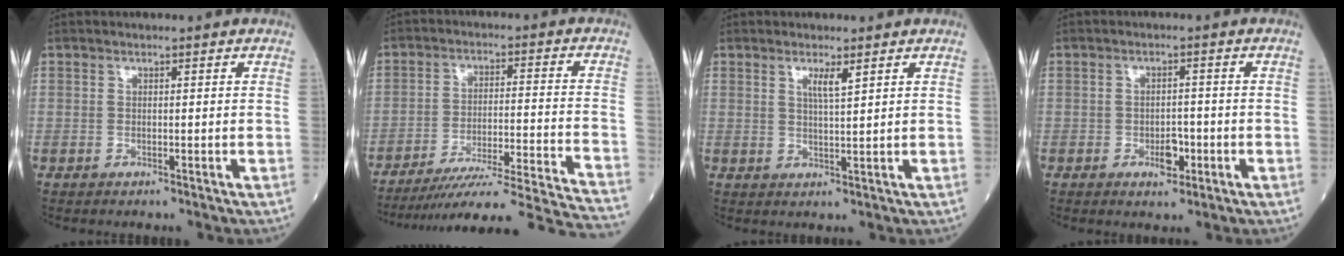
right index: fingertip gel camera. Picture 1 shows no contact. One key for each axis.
{"total": 24.3, "fx": -22.5, "fy": -2.6, "fz": 9.0, "tx": -0.076, "ty": -0.037, "tz": -0.315}
{"total": 2.5, "fx": 1.4, "fy": -0.1, "fz": 2.0, "tx": -0.041, "ty": -0.005, "tz": 0.025}
{"total": 3.1, "fx": -1.2, "fy": 1.6, "fz": 2.3, "tx": -0.032, "ty": 0.003, "tz": -0.016}